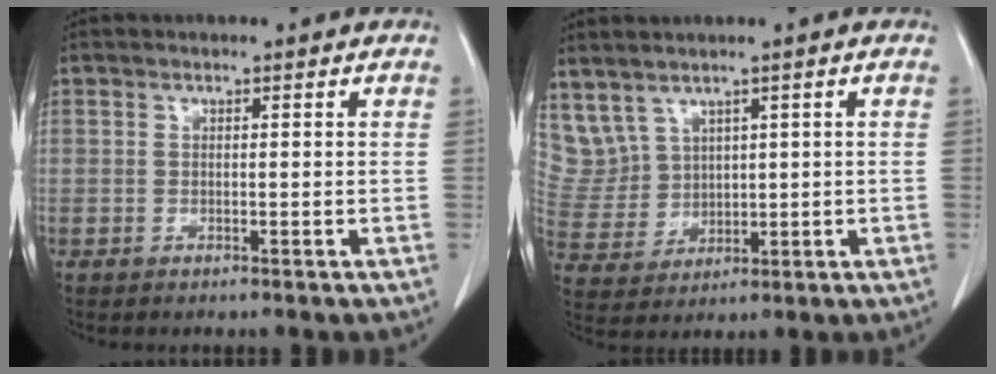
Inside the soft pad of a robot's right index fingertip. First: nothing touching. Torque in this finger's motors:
{"motor_torque": [-0.07, 0.03, -0.06, 0.00]}